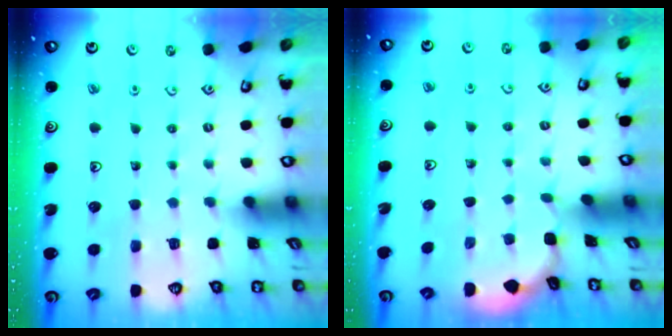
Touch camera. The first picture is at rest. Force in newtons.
{"total": 1.3, "press": 1.3, "slide": 0.1}